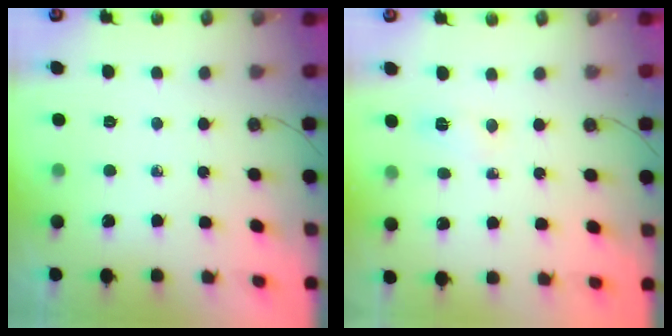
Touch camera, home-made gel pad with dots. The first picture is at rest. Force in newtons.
{"total": 2.7, "press": 2.7, "slide": 0.4}